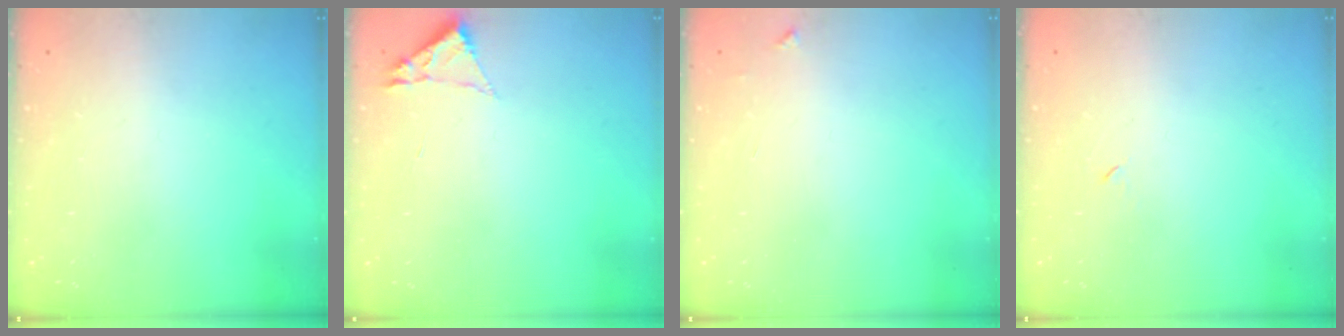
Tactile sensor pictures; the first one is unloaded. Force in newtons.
{"total": 1.8, "press": 1.8, "slide": 0.2}
{"total": 3.3, "press": 3.3, "slide": 0.4}
{"total": 3.3, "press": 3.2, "slide": 0.7}